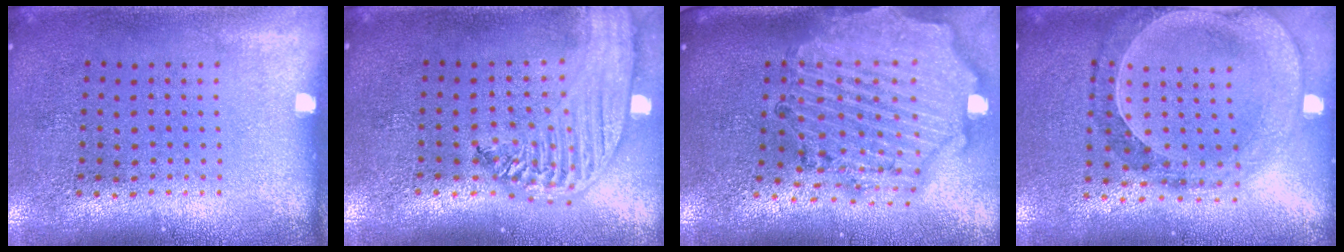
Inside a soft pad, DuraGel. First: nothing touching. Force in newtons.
{"total": 2.8, "press": 2.3, "slide": 1.6}
{"total": 2.7, "press": 2.5, "slide": 1.1}
{"total": 0.8, "press": 0.7, "slide": 0.3}